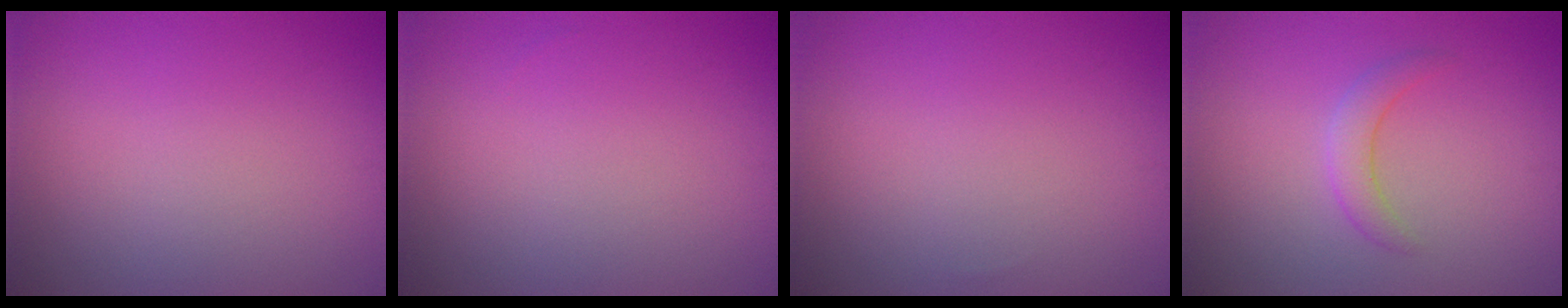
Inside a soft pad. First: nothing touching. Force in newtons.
{"total": 0.0}
{"total": 0.0}
{"total": 2.0, "press": 2.0, "slide": 0.1}